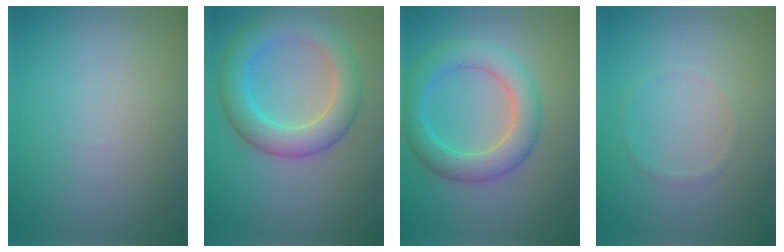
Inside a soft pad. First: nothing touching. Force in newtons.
{"total": 5.9, "press": 5.9, "slide": 0.4}
{"total": 5.1, "press": 5.1, "slide": 0.2}
{"total": 0.6, "press": 0.6, "slide": 0.1}